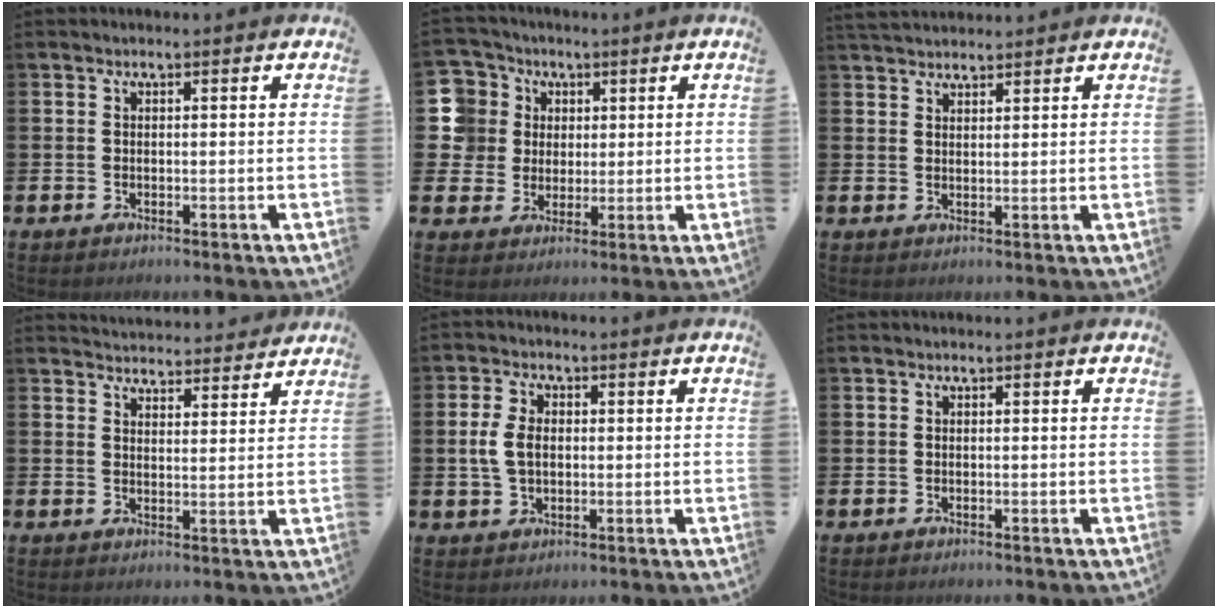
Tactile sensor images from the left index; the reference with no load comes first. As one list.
[{"total": 7.9, "force": [3.0, 7.2, 1.0], "torque": [-0.054, -0.005, 0.057]}, {"total": 2.6, "force": [2.5, 0.6, 0.3], "torque": [-0.010, -0.009, 0.047]}, {"total": 4.4, "force": [4.4, 0.6, 0.0], "torque": [-0.002, -0.033, 0.077]}, {"total": 4.3, "force": [0.5, 2.9, 3.1], "torque": [-0.050, 0.007, 0.005]}, {"total": 0.0}]